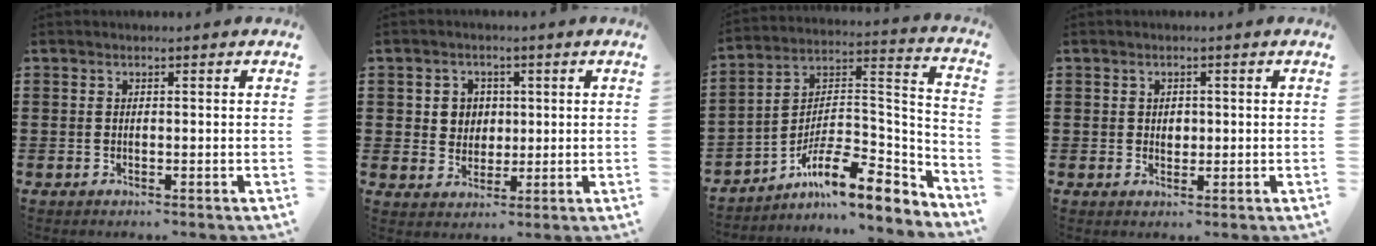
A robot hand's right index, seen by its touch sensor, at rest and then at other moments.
{"total": 3.8, "force": [0.7, 3.6, 1.0], "torque": [-0.036, 0.012, 0.011]}
{"total": 11.6, "force": [-7.7, 3.6, 7.8], "torque": [-0.141, 0.009, -0.149]}
{"total": 1.3, "force": [0.3, 1.0, 0.7], "torque": [-0.015, 0.005, 0.006]}